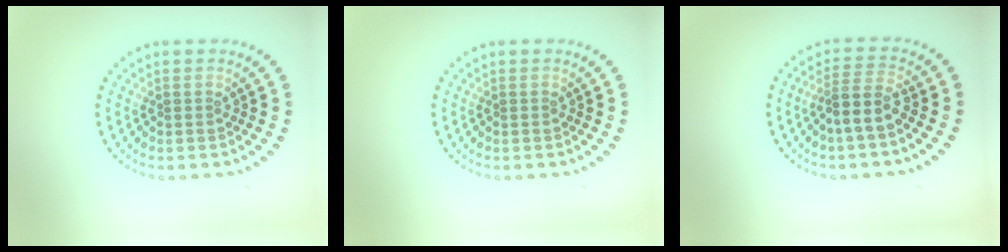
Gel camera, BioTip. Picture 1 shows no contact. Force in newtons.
{"total": 0.0}
{"total": 2.6, "press": 2.0, "slide": 1.7}